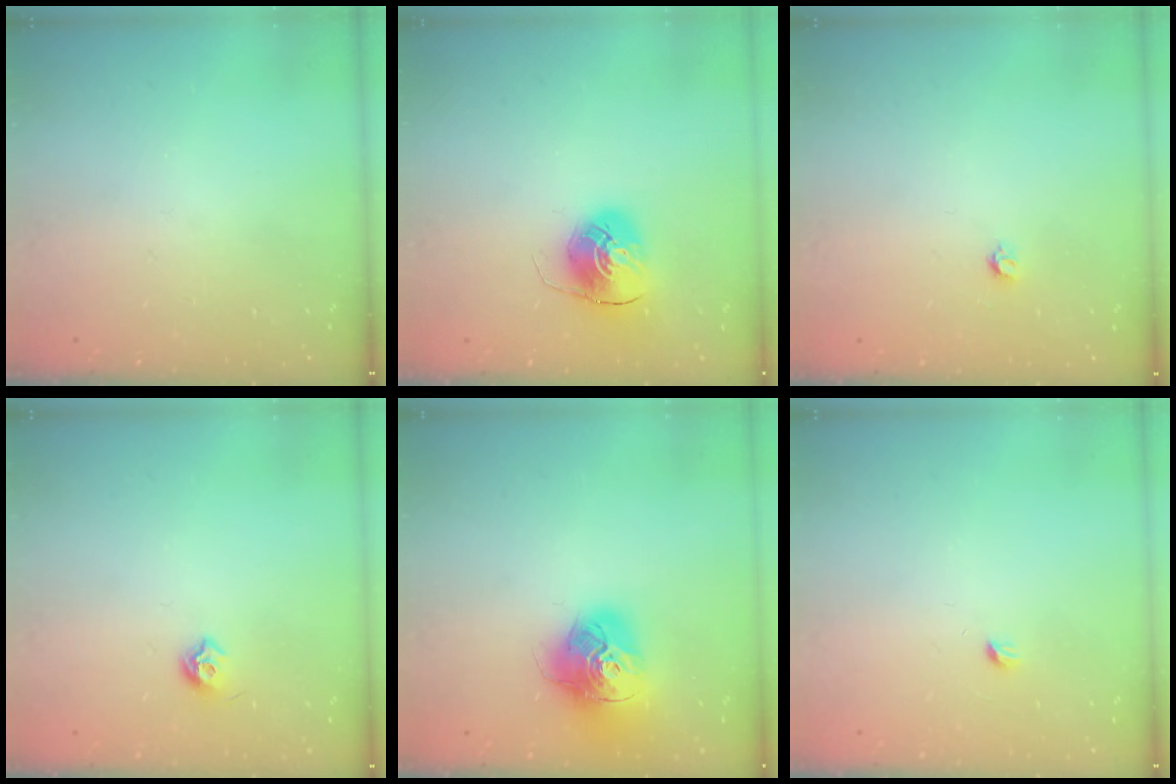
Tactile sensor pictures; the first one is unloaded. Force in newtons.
{"total": 8.6, "press": 8.6, "slide": 0.6}
{"total": 3.2, "press": 3.2, "slide": 0.3}
{"total": 6.0, "press": 5.9, "slide": 1.0}
{"total": 16.4, "press": 16.4, "slide": 1.7}
{"total": 2.9, "press": 2.9, "slide": 0.4}